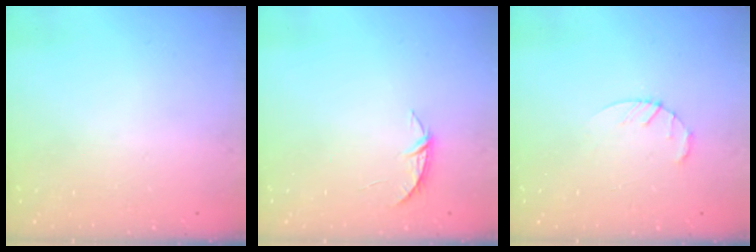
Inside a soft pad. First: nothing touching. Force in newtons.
{"total": 4.2, "press": 4.2, "slide": 0.5}
{"total": 3.5, "press": 3.4, "slide": 0.5}